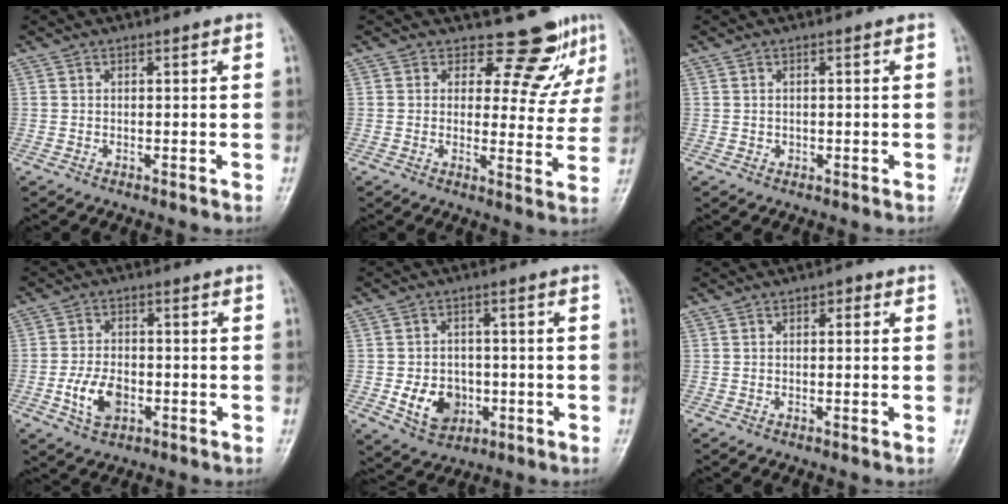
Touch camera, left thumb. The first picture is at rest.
{"total": 8.4, "force": [6.9, 4.1, 2.6], "torque": [0.001, -0.055, 0.077]}
{"total": 0.6, "force": [-0.1, 0.5, 0.1], "torque": [0.003, 0.003, -0.002]}
{"total": 7.1, "force": [-2.3, 4.5, 5.0], "torque": [-0.085, 0.009, -0.042]}
{"total": 8.3, "force": [-2.1, 6.5, 4.6], "torque": [-0.046, 0.007, -0.027]}
{"total": 1.6, "force": [0.5, 0.9, 1.2], "torque": [-0.006, 0.004, 0.001]}